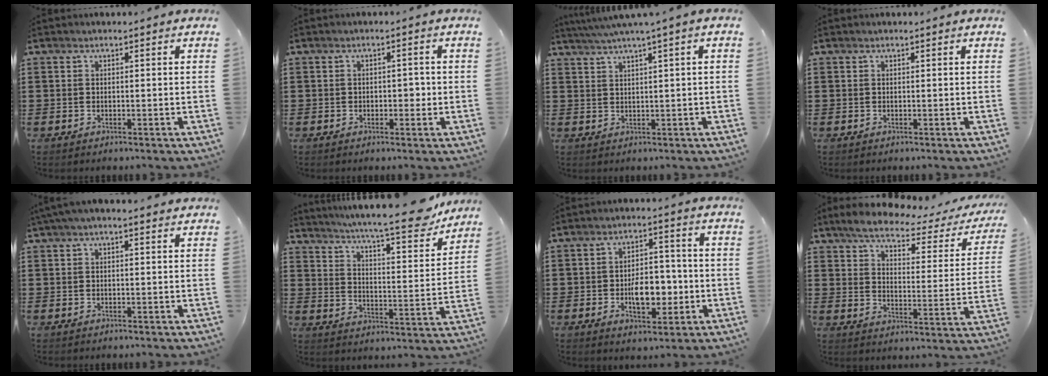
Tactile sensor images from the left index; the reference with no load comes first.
{"total": 1.9, "force": [-0.5, 1.1, 1.5], "torque": [-0.031, 0.006, -0.012]}
{"total": 2.6, "force": [1.3, -0.6, 2.2], "torque": [-0.041, -0.003, 0.022]}
{"total": 0.0}
{"total": 1.7, "force": [0.8, 0.2, 1.5], "torque": [-0.029, 0.001, 0.015]}
{"total": 10.4, "force": [8.9, 0.4, 5.2], "torque": [-0.099, -0.059, 0.145]}
{"total": 7.3, "force": [-1.5, 4.1, 5.8], "torque": [-0.079, 0.002, -0.030]}
{"total": 4.8, "force": [4.0, 0.9, 2.5], "torque": [-0.070, -0.021, 0.063]}